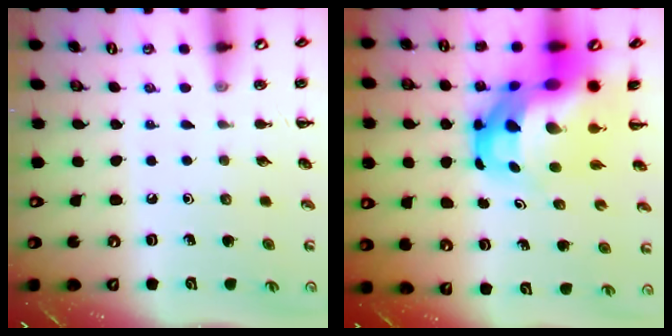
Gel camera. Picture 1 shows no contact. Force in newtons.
{"total": 16.3, "press": 15.7, "slide": 4.2}